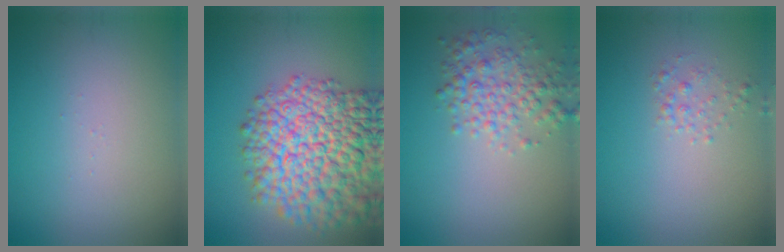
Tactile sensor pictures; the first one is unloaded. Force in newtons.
{"total": 13.2, "press": 13.1, "slide": 0.6}
{"total": 3.7, "press": 3.7, "slide": 0.1}
{"total": 1.1, "press": 1.1, "slide": 0.1}